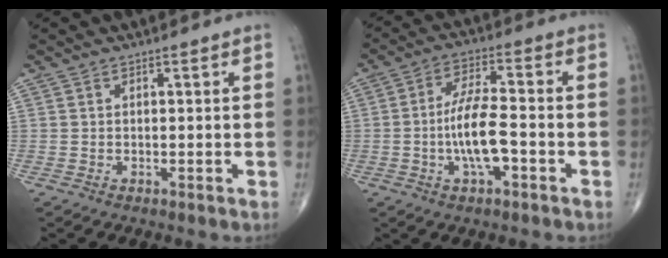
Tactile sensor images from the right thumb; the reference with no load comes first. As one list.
[{"total": 9.8, "force": [-2.4, 3.2, 8.9], "torque": [-0.172, 0.021, -0.047]}]